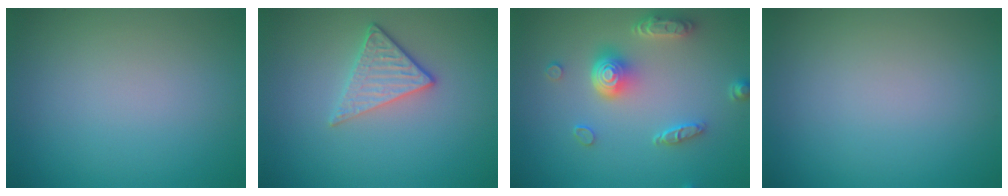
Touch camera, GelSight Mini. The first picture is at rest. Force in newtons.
{"total": 3.0, "press": 2.6, "slide": 1.6}
{"total": 4.9, "press": 3.7, "slide": 3.1}
{"total": 0.0}